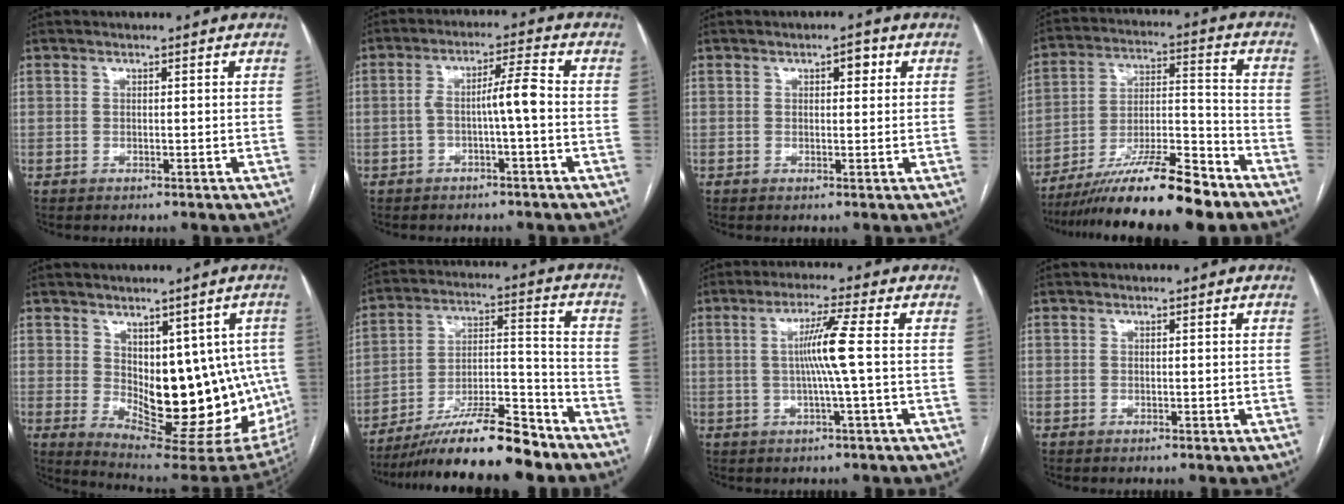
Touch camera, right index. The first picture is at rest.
{"total": 5.1, "force": [-1.3, -0.2, 5.0], "torque": [-0.087, 0.021, -0.019]}
{"total": 2.2, "force": [0.9, 0.9, 1.7], "torque": [-0.025, 0.008, 0.013]}
{"total": 17.5, "force": [-13.9, 1.6, 10.6], "torque": [-0.181, -0.005, -0.240]}
{"total": 17.8, "force": [-0.7, 8.2, 15.8], "torque": [-0.173, -0.005, 0.018]}
{"total": 16.8, "force": [-13.9, 2.1, 9.1], "torque": [-0.159, 0.007, -0.241]}
{"total": 6.3, "force": [0.1, -1.5, 6.1], "torque": [-0.113, 0.004, 0.005]}
{"total": 0.0}